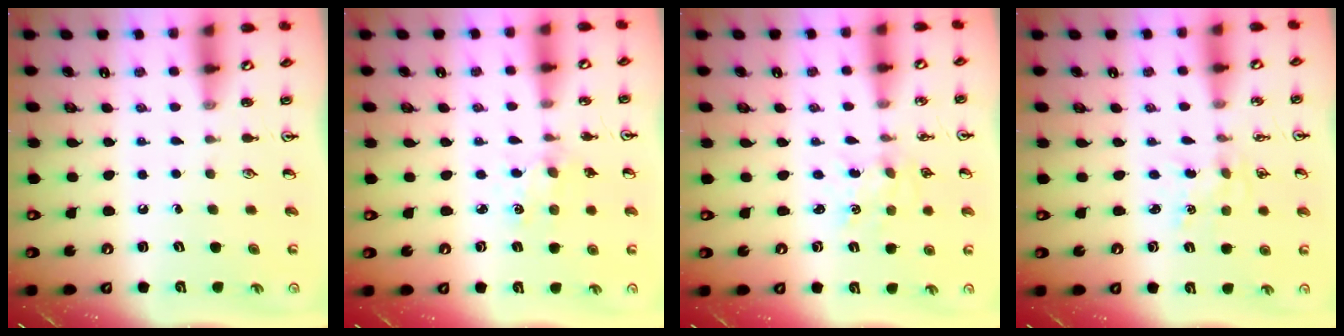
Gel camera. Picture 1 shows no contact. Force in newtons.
{"total": 2.5, "press": 2.5, "slide": 0.5}
{"total": 2.3, "press": 2.3, "slide": 0.3}
{"total": 0.6, "press": 0.6, "slide": 0.1}